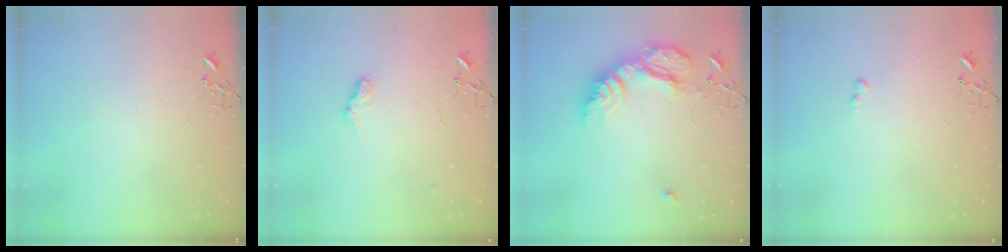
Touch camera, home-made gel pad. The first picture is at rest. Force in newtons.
{"total": 7.7, "press": 7.7, "slide": 0.9}
{"total": 18.8, "press": 18.7, "slide": 1.9}
{"total": 4.4, "press": 4.4, "slide": 0.5}